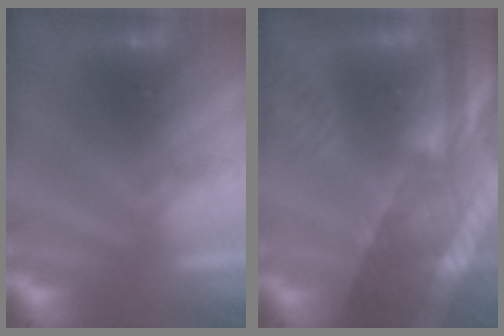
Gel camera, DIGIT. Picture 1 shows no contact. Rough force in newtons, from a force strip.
{"total": 7.4}